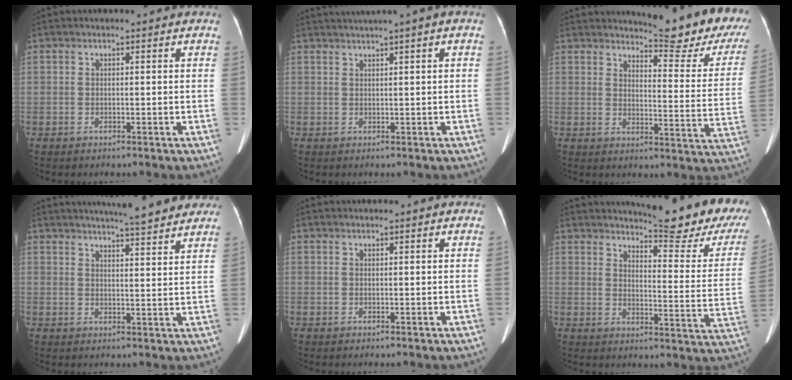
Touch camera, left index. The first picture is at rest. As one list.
[{"total": 3.1, "force": [2.0, -0.3, 2.3], "torque": [-0.045, 0.022, 0.040]}, {"total": 15.9, "force": [14.6, 1.2, 6.1], "torque": [-0.074, -0.089, 0.160]}, {"total": 14.3, "force": [12.9, 1.6, 6.1], "torque": [-0.083, 0.010, 0.160]}, {"total": 2.5, "force": [2.3, 0.1, 0.9], "torque": [-0.012, 0.025, 0.031]}, {"total": 18.3, "force": [16.3, 0.6, 8.4], "torque": [-0.116, -0.091, 0.192]}]